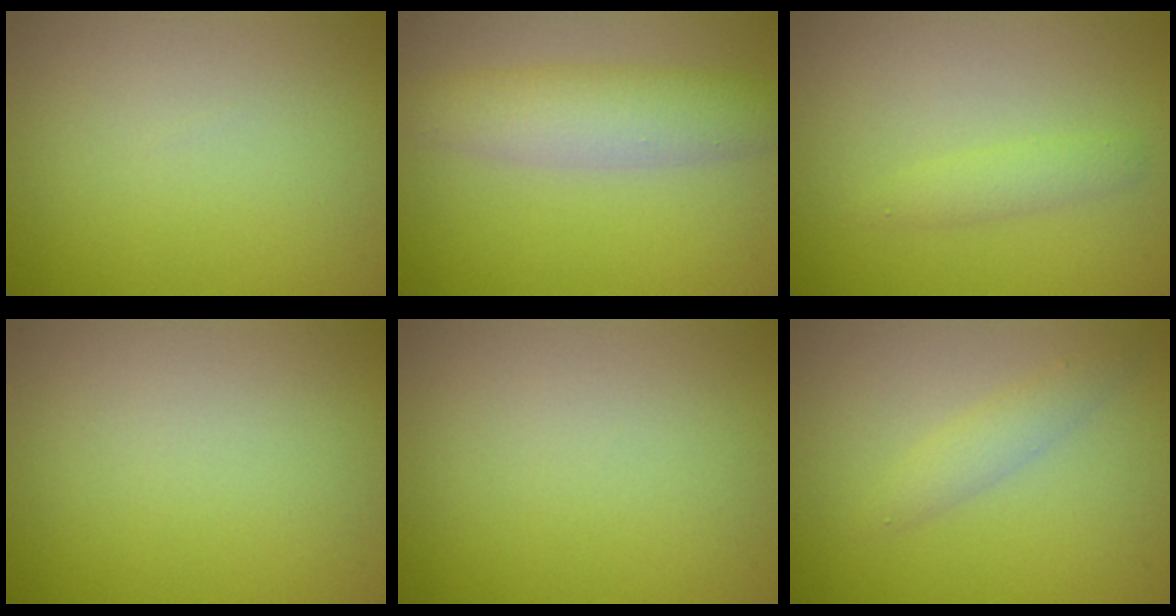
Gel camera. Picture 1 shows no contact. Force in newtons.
{"total": 4.6, "press": 4.6, "slide": 0.1}
{"total": 1.4, "press": 1.4, "slide": 0.0}
{"total": 0.0}
{"total": 0.0}
{"total": 1.7, "press": 1.7, "slide": 0.1}